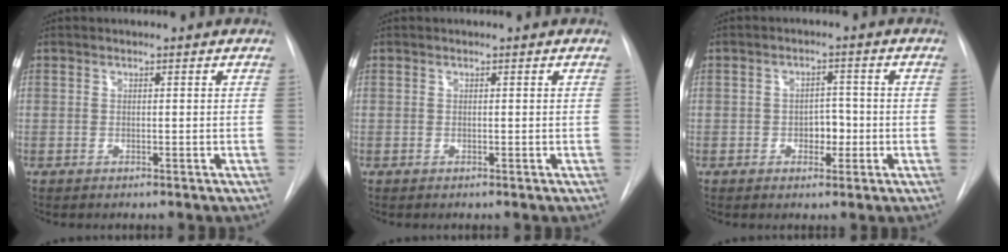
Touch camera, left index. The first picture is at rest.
{"total": 0.0}
{"total": 3.3, "force": [-1.2, 2.1, 2.3], "torque": [-0.025, 0.001, -0.015]}